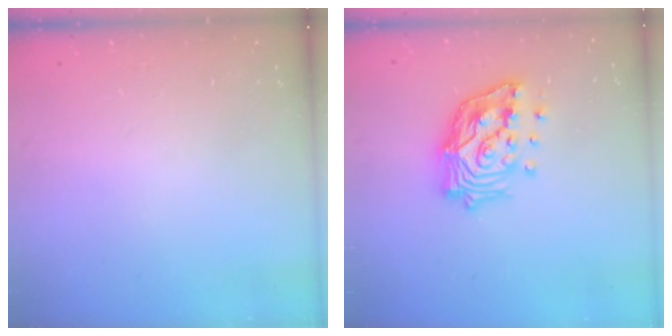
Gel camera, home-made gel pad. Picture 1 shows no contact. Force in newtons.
{"total": 16.9, "press": 16.7, "slide": 2.3}